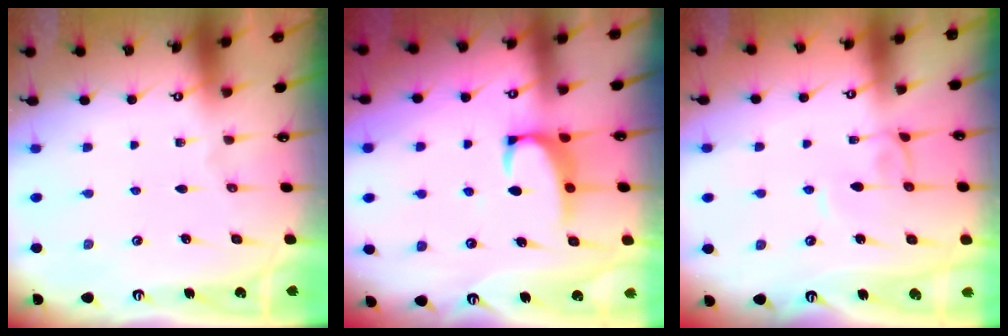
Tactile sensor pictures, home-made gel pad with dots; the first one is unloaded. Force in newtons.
{"total": 2.7, "press": 2.5, "slide": 1.0}
{"total": 1.4, "press": 1.4, "slide": 0.2}